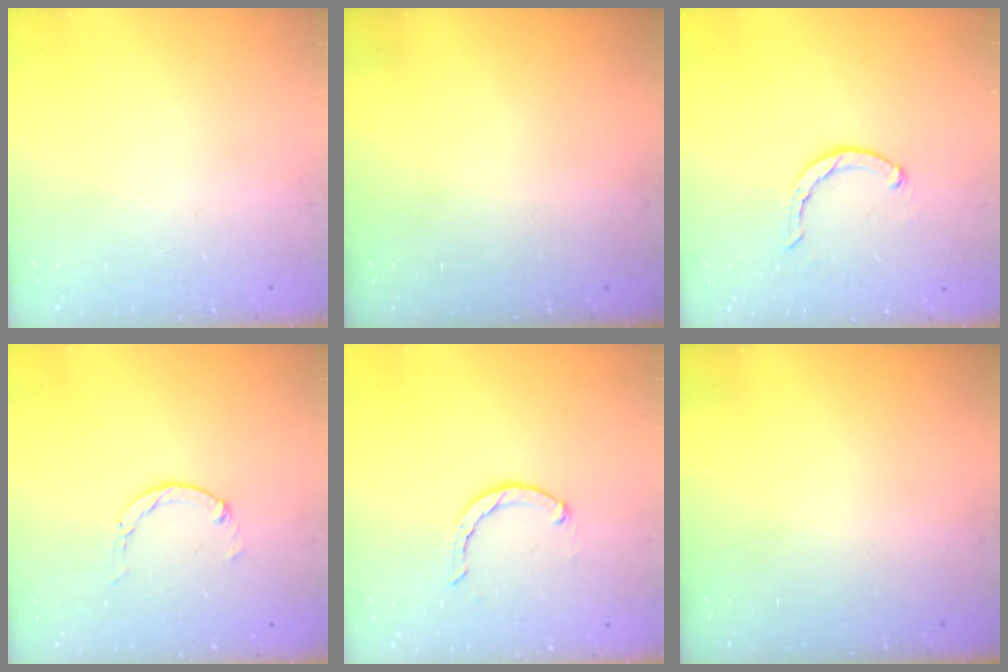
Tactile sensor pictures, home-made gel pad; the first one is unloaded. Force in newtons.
{"total": 0.0}
{"total": 1.5, "press": 1.5, "slide": 0.3}
{"total": 1.1, "press": 1.1, "slide": 0.2}
{"total": 1.9, "press": 1.9, "slide": 0.3}
{"total": 0.0}